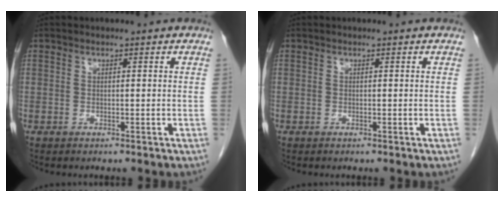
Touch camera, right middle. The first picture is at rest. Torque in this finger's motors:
{"motor_torque": [0.02, -0.06, 0.01, 0.00]}